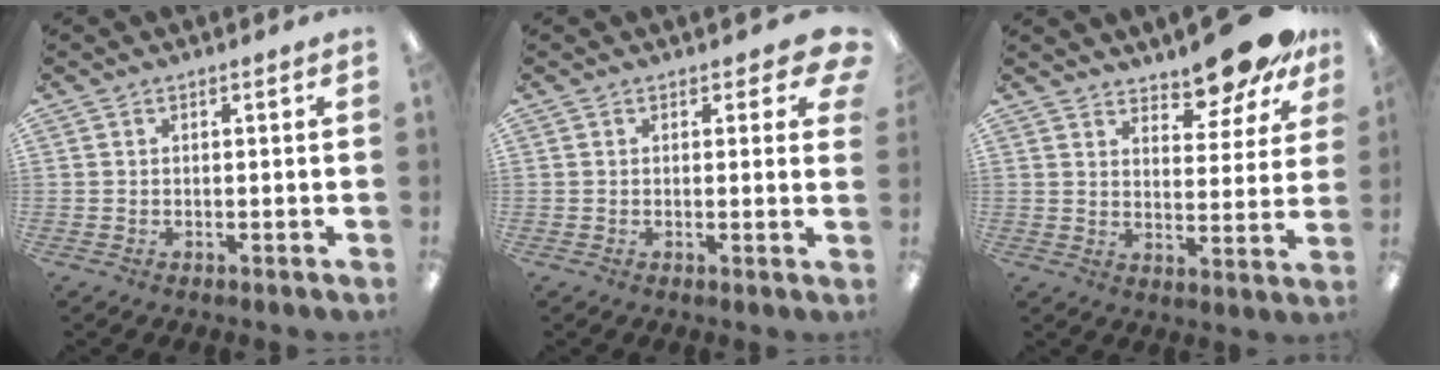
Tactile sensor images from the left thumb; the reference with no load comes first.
{"total": 4.0, "force": [1.8, 2.0, 2.9], "torque": [-0.027, -0.005, 0.027]}
{"total": 11.9, "force": [10.6, 3.1, 4.4], "torque": [-0.049, -0.083, 0.189]}